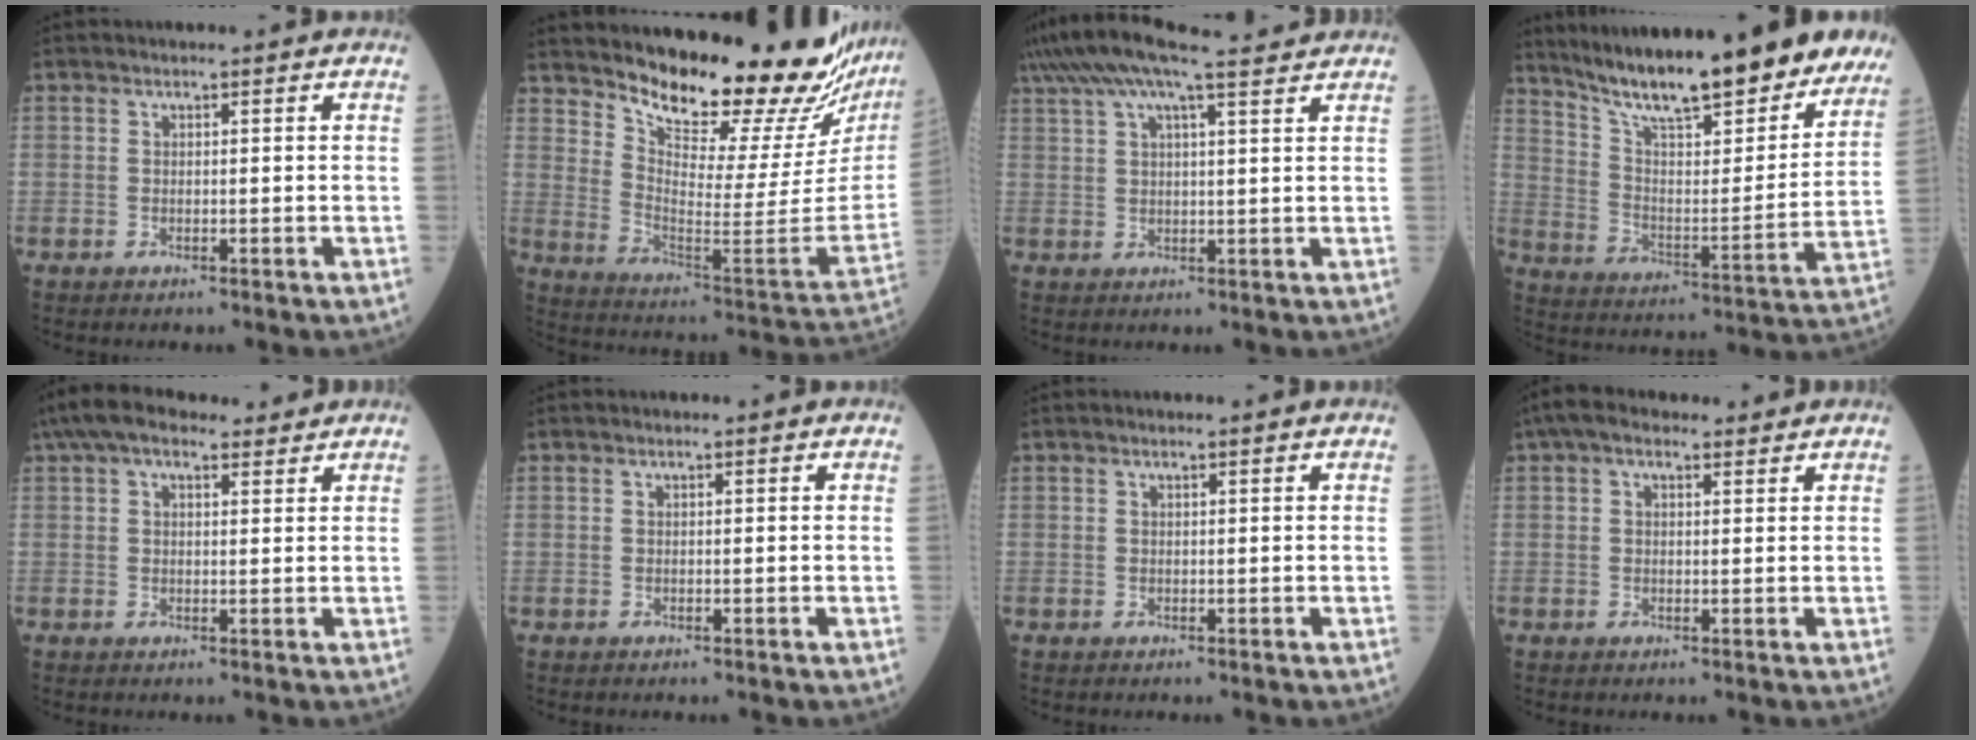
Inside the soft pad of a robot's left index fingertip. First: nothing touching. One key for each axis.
{"total": 26.0, "fx": 23.8, "fy": 2.9, "fz": 10.0, "tx": -0.161, "ty": -0.129, "tz": 0.320}
{"total": 15.9, "fx": 13.2, "fy": 1.4, "fz": 8.7, "tx": -0.171, "ty": 0.051, "tz": 0.204}
{"total": 26.1, "fx": 21.7, "fy": 4.6, "fz": 13.7, "tx": -0.210, "ty": -0.031, "tz": 0.308}
{"total": 8.5, "fx": 6.4, "fy": 3.3, "fz": 4.6, "tx": -0.087, "ty": 0.051, "tz": 0.110}
{"total": 0.0}
{"total": 0.7, "fx": 0.6, "fy": 0.0, "fz": 0.4, "tx": -0.010, "ty": 0.007, "tz": 0.010}
{"total": 5.2, "fx": 3.6, "fy": 2.3, "fz": 2.9, "tx": -0.059, "ty": 0.043, "tz": 0.063}